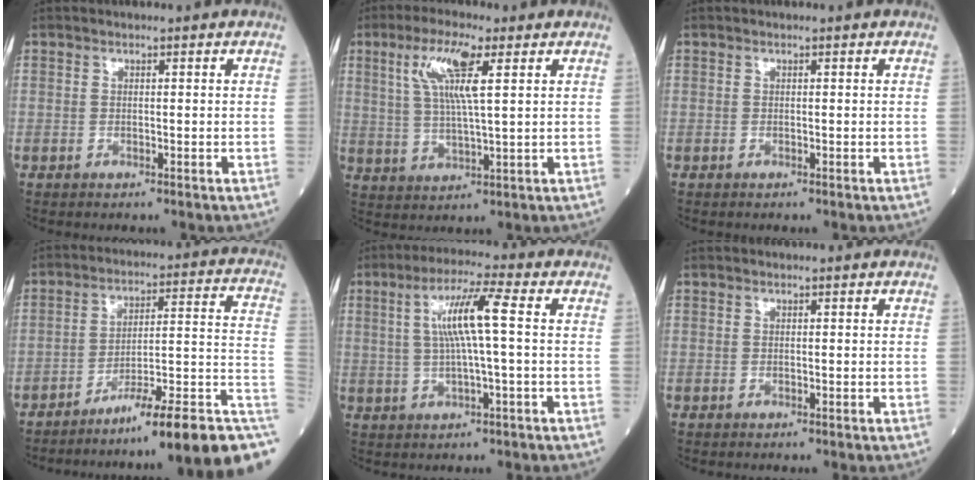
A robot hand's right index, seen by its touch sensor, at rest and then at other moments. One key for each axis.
{"total": 8.7, "fx": 3.4, "fy": 0.9, "fz": 8.0, "tx": -0.163, "ty": 0.008, "tz": 0.065}
{"total": 0.0}
{"total": 18.8, "fx": -12.1, "fy": 0.7, "fz": 14.4, "tx": -0.117, "ty": 0.037, "tz": -0.182}
{"total": 8.0, "fx": 1.2, "fy": -0.2, "fz": 7.9, "tx": -0.150, "ty": 0.009, "tz": 0.023}
{"total": 0.0}